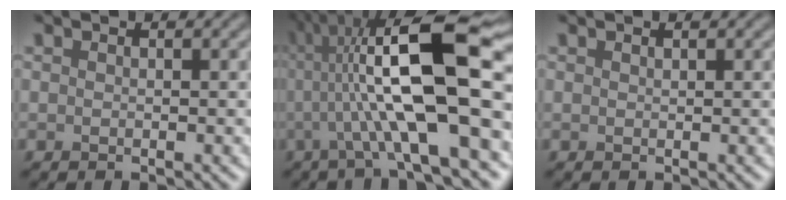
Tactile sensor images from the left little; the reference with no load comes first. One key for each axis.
{"total": 14.4, "fx": 1.2, "fy": 3.0, "fz": 14.1, "tx": -0.214, "ty": 0.016, "tz": 0.017}
{"total": 0.0}